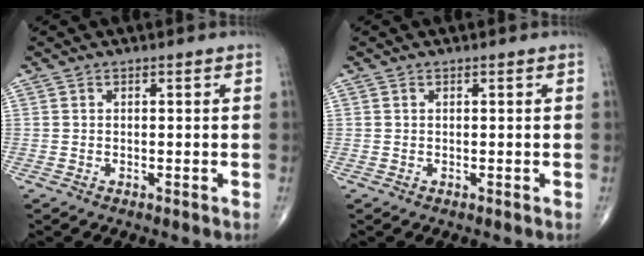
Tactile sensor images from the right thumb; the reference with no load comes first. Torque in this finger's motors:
{"motor_torque": [0.25, 0.14, -0.14, -0.04, -0.01]}